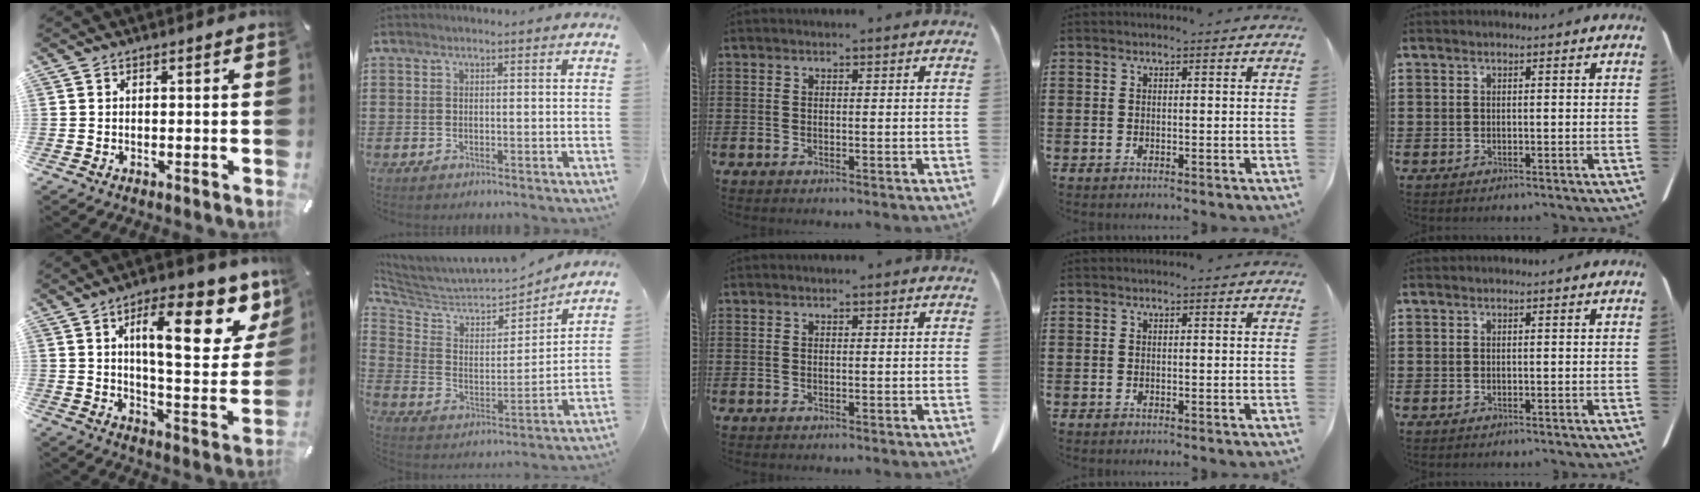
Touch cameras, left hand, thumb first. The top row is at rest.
{"thumb": {"total": 20.4, "force": [9.4, 7.1, 16.7], "torque": [-0.234, -0.047, 0.138]}, "index": {"total": 4.5, "force": [4.2, 1.5, 0.7], "torque": [-0.046, -0.042, 0.065]}}